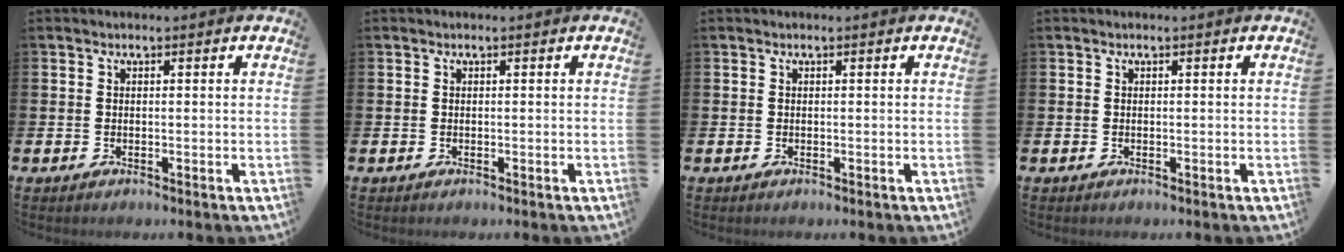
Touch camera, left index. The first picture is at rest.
{"total": 0.0}
{"total": 0.0}
{"total": 0.0}